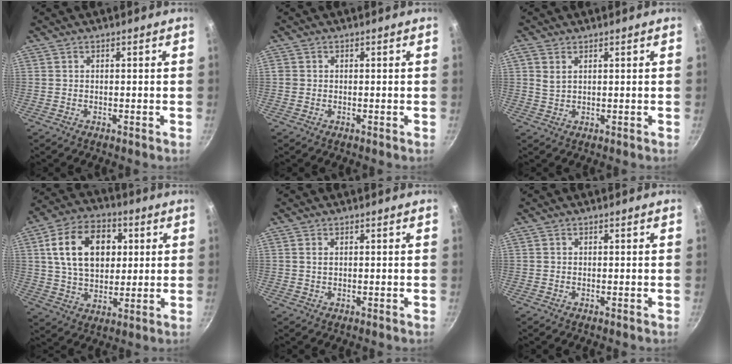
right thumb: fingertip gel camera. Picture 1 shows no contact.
{"total": 0.9, "force": [0.0, 0.9, 0.3], "torque": [-0.004, 0.002, -0.002]}
{"total": 2.4, "force": [0.9, 1.3, 1.7], "torque": [-0.035, -0.002, 0.021]}
{"total": 17.0, "force": [4.0, 11.7, 11.7], "torque": [-0.170, 0.006, 0.062]}
{"total": 1.1, "force": [0.3, 0.7, 0.8], "torque": [-0.014, 0.002, 0.005]}
{"total": 0.0}